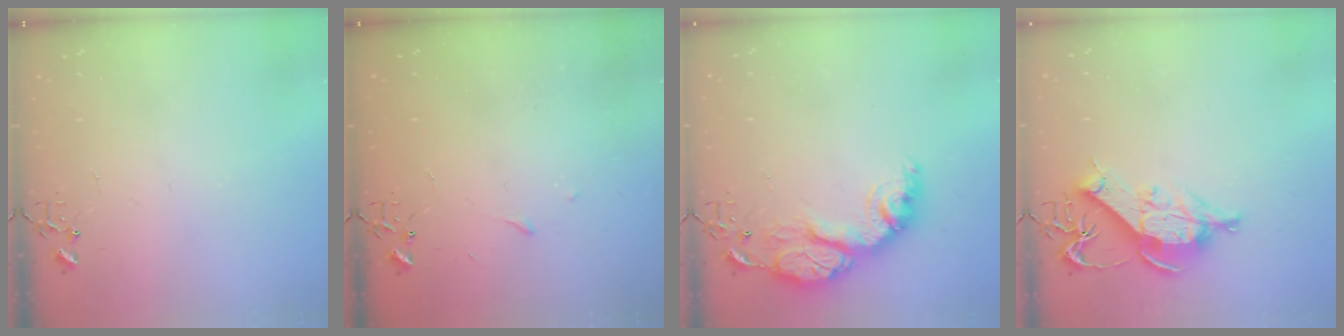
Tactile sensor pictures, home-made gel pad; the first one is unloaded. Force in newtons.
{"total": 3.3, "press": 3.3, "slide": 0.5}
{"total": 16.7, "press": 16.7, "slide": 1.3}
{"total": 11.0, "press": 11.0, "slide": 1.3}